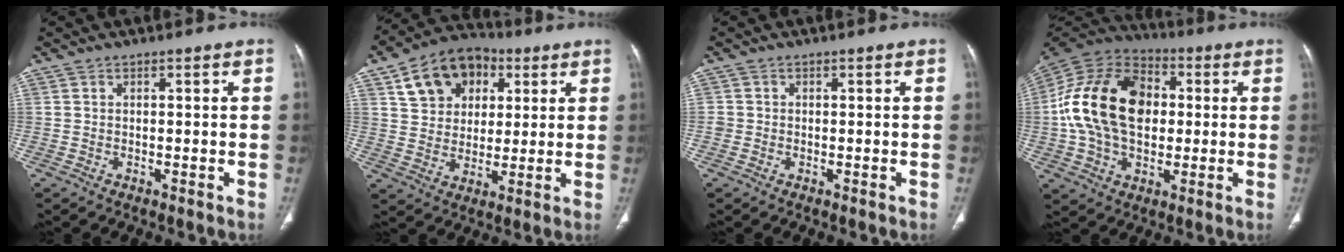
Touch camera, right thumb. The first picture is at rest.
{"total": 14.3, "force": [5.8, 10.8, 7.4], "torque": [-0.094, 0.001, 0.095]}
{"total": 1.2, "force": [-0.2, 1.1, 0.2], "torque": [0.003, 0.005, -0.005]}
{"total": 21.8, "force": [1.3, 14.9, 15.9], "torque": [-0.292, 0.018, 0.021]}